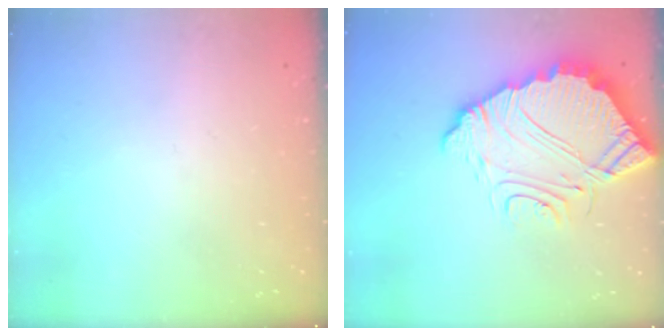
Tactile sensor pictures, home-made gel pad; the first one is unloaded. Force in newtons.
{"total": 13.6, "press": 13.6, "slide": 1.1}